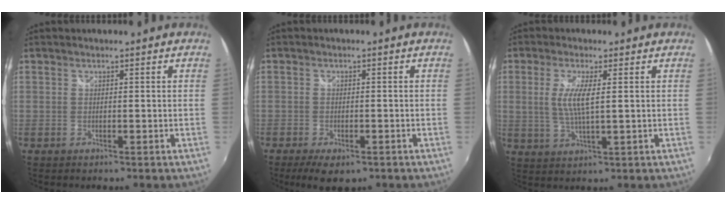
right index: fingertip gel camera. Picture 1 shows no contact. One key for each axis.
{"total": 6.4, "fx": -4.1, "fy": 2.9, "fz": 3.9, "tx": -0.092, "ty": -0.023, "tz": -0.068}
{"total": 5.8, "fx": 0.9, "fy": 1.0, "fz": 5.7, "tx": -0.116, "ty": -0.005, "tz": 0.018}